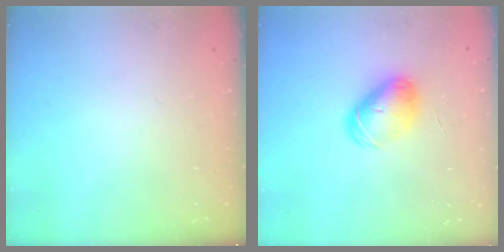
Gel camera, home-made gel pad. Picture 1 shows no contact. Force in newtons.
{"total": 7.8, "press": 7.8, "slide": 0.2}